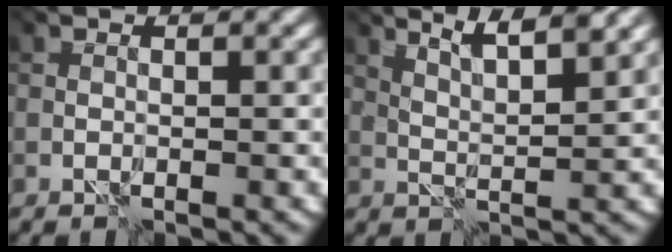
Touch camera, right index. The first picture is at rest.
{"total": 4.3, "force": [3.7, 0.0, 2.2], "torque": [-0.029, 0.010, 0.059]}